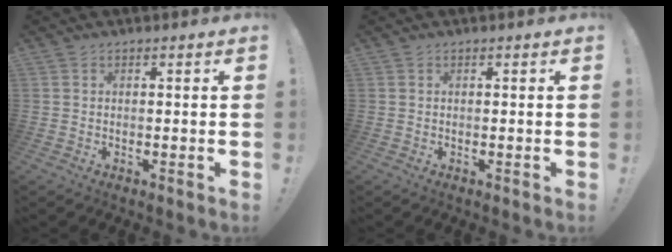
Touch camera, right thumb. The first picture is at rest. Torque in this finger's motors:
{"motor_torque": [-0.01, 0.00, 0.00, 0.00, 0.00]}